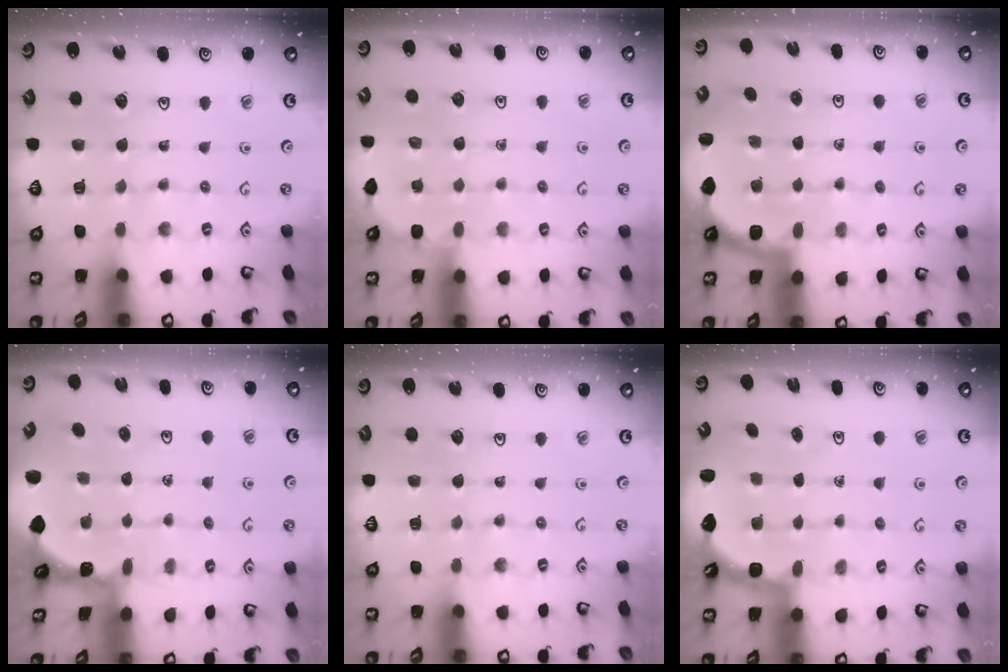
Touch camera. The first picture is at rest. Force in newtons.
{"total": 2.9, "press": 2.9, "slide": 0.3}
{"total": 1.7, "press": 1.7, "slide": 0.0}
{"total": 0.9, "press": 0.9, "slide": 0.2}
{"total": 0.0}
{"total": 2.6, "press": 2.2, "slide": 1.3}